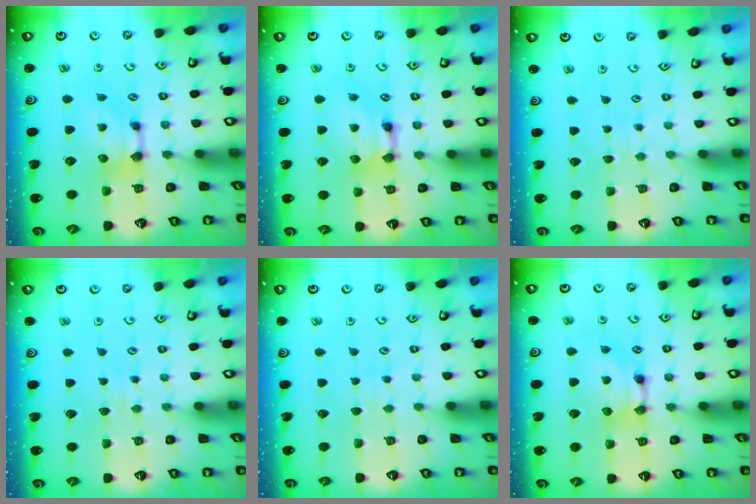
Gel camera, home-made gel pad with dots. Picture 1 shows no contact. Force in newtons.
{"total": 2.2, "press": 2.2, "slide": 0.1}
{"total": 3.9, "press": 3.9, "slide": 0.2}
{"total": 4.3, "press": 4.2, "slide": 0.3}
{"total": 3.9, "press": 3.9, "slide": 0.2}
{"total": 1.6, "press": 1.6, "slide": 0.1}